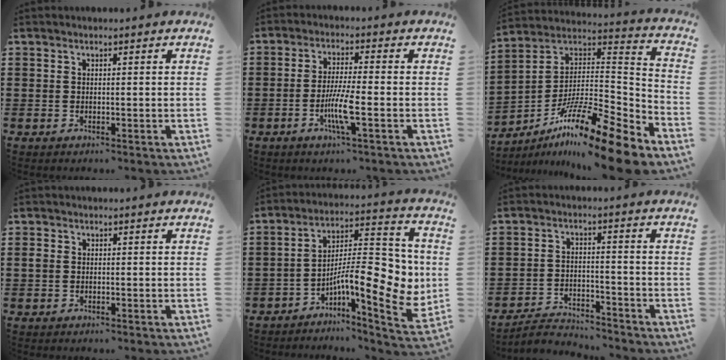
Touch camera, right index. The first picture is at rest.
{"total": 6.6, "force": [-2.2, 0.6, 6.2], "torque": [-0.122, -0.015, -0.043]}
{"total": 15.9, "force": [-11.8, 1.7, 10.6], "torque": [-0.174, 0.034, -0.212]}
{"total": 1.1, "force": [0.0, 0.9, 0.6], "torque": [-0.013, 0.007, -0.002]}
{"total": 13.5, "force": [-2.4, 4.8, 12.4], "torque": [-0.186, -0.018, -0.042]}
{"total": 3.6, "force": [-3.5, 0.6, 0.4], "torque": [-0.013, 0.008, -0.074]}